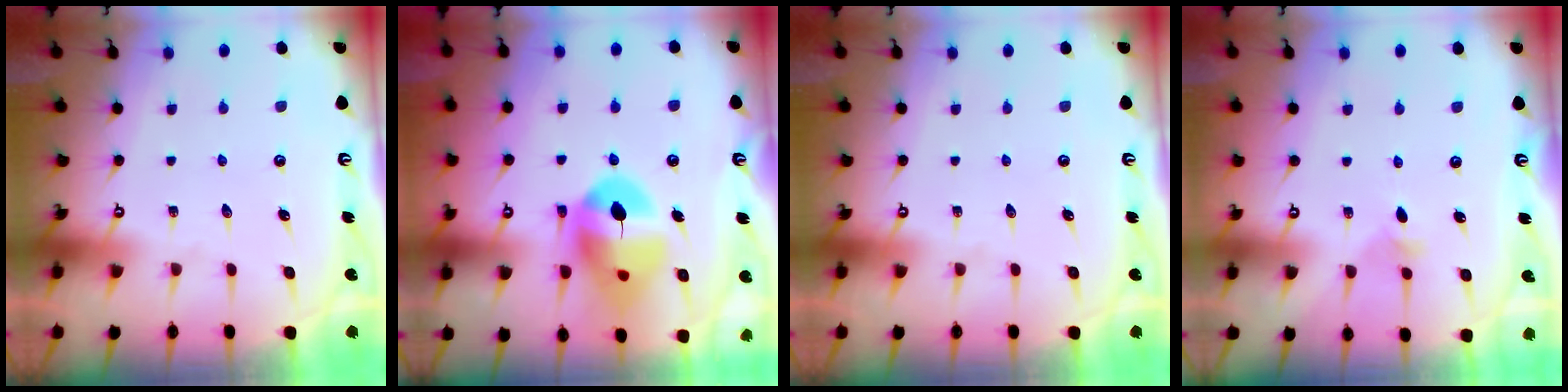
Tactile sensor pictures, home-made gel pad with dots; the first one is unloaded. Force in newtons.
{"total": 13.9, "press": 13.8, "slide": 1.5}
{"total": 0.0}
{"total": 2.3, "press": 2.3, "slide": 0.4}